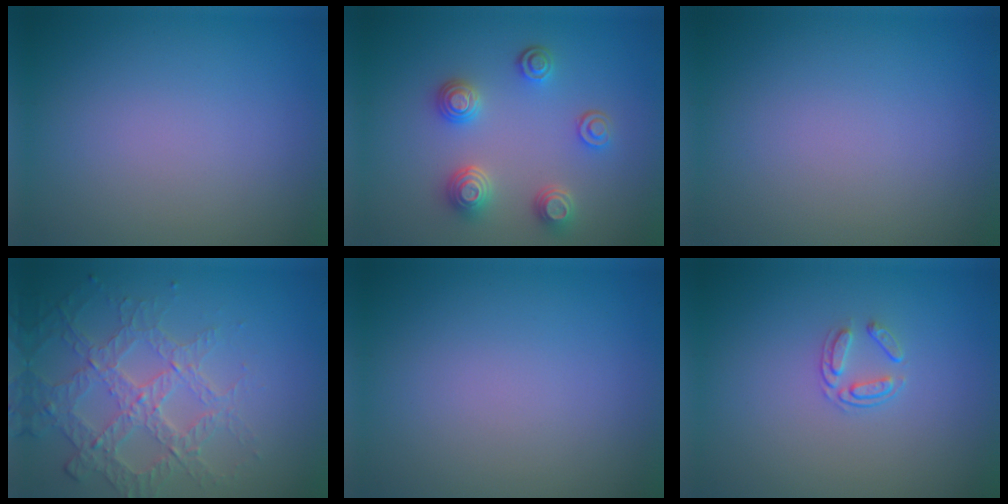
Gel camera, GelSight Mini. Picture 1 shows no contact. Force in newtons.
{"total": 3.5, "press": 3.2, "slide": 1.5}
{"total": 0.0}
{"total": 3.7, "press": 3.6, "slide": 0.7}
{"total": 0.0}
{"total": 1.6, "press": 1.0, "slide": 1.2}